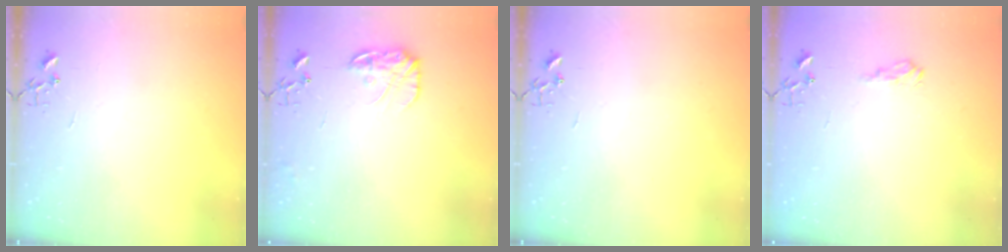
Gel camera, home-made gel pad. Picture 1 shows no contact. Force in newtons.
{"total": 13.2, "press": 13.2, "slide": 0.6}
{"total": 0.0}
{"total": 8.2, "press": 8.2, "slide": 0.9}